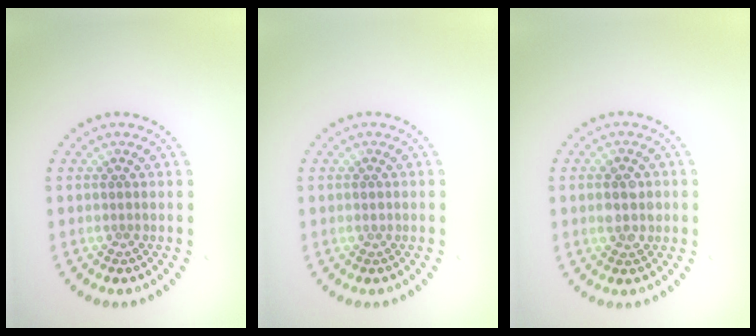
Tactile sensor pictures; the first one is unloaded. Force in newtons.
{"total": 0.8, "press": 0.7, "slide": 0.2}
{"total": 2.4, "press": 2.4, "slide": 0.2}